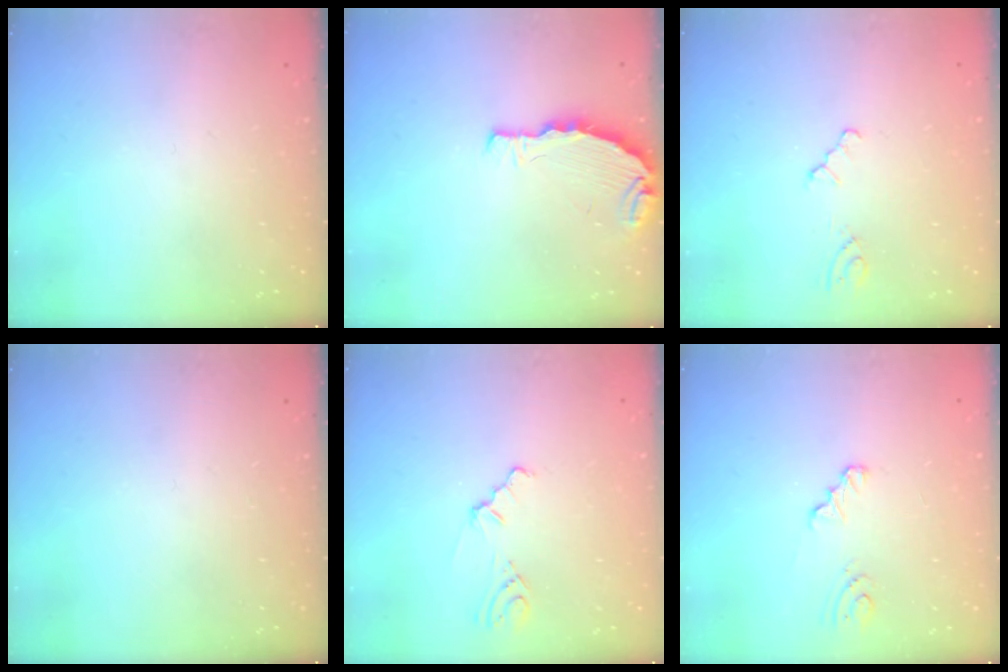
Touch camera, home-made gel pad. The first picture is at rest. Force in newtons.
{"total": 4.4, "press": 4.4, "slide": 0.4}
{"total": 2.1, "press": 2.0, "slide": 0.4}
{"total": 0.0}
{"total": 2.6, "press": 2.5, "slide": 0.5}
{"total": 2.6, "press": 2.6, "slide": 0.3}